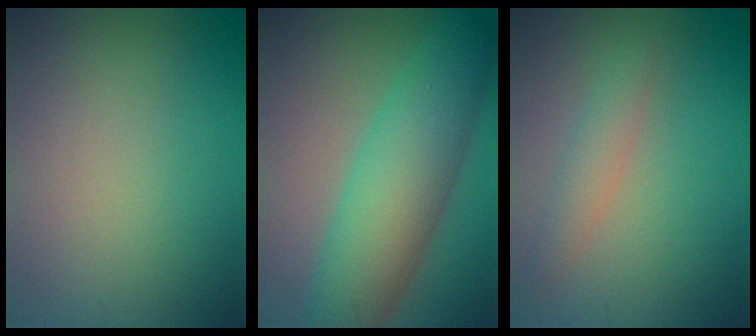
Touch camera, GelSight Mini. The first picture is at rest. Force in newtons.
{"total": 8.2, "press": 8.2, "slide": 0.1}
{"total": 1.9, "press": 1.9, "slide": 0.1}